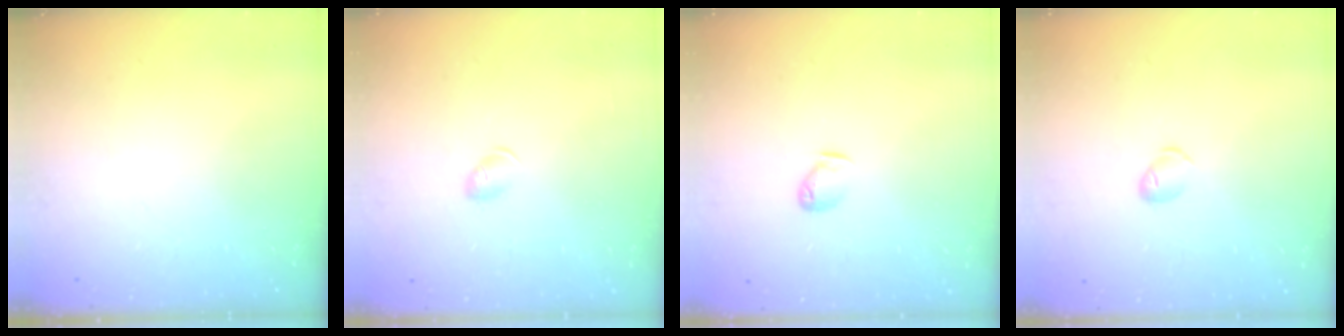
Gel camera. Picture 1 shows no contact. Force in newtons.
{"total": 4.1, "press": 4.0, "slide": 0.7}
{"total": 3.6, "press": 3.5, "slide": 0.6}
{"total": 4.8, "press": 4.8, "slide": 0.7}